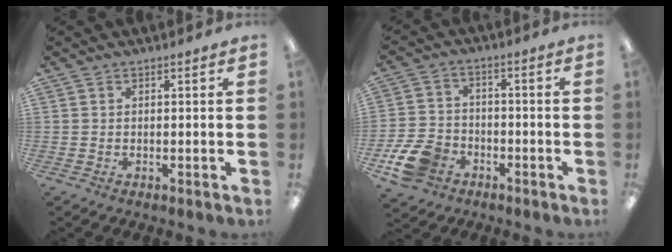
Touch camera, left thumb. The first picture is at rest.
{"total": 10.3, "force": [-5.4, 7.2, 5.0], "torque": [-0.111, 0.034, -0.098]}